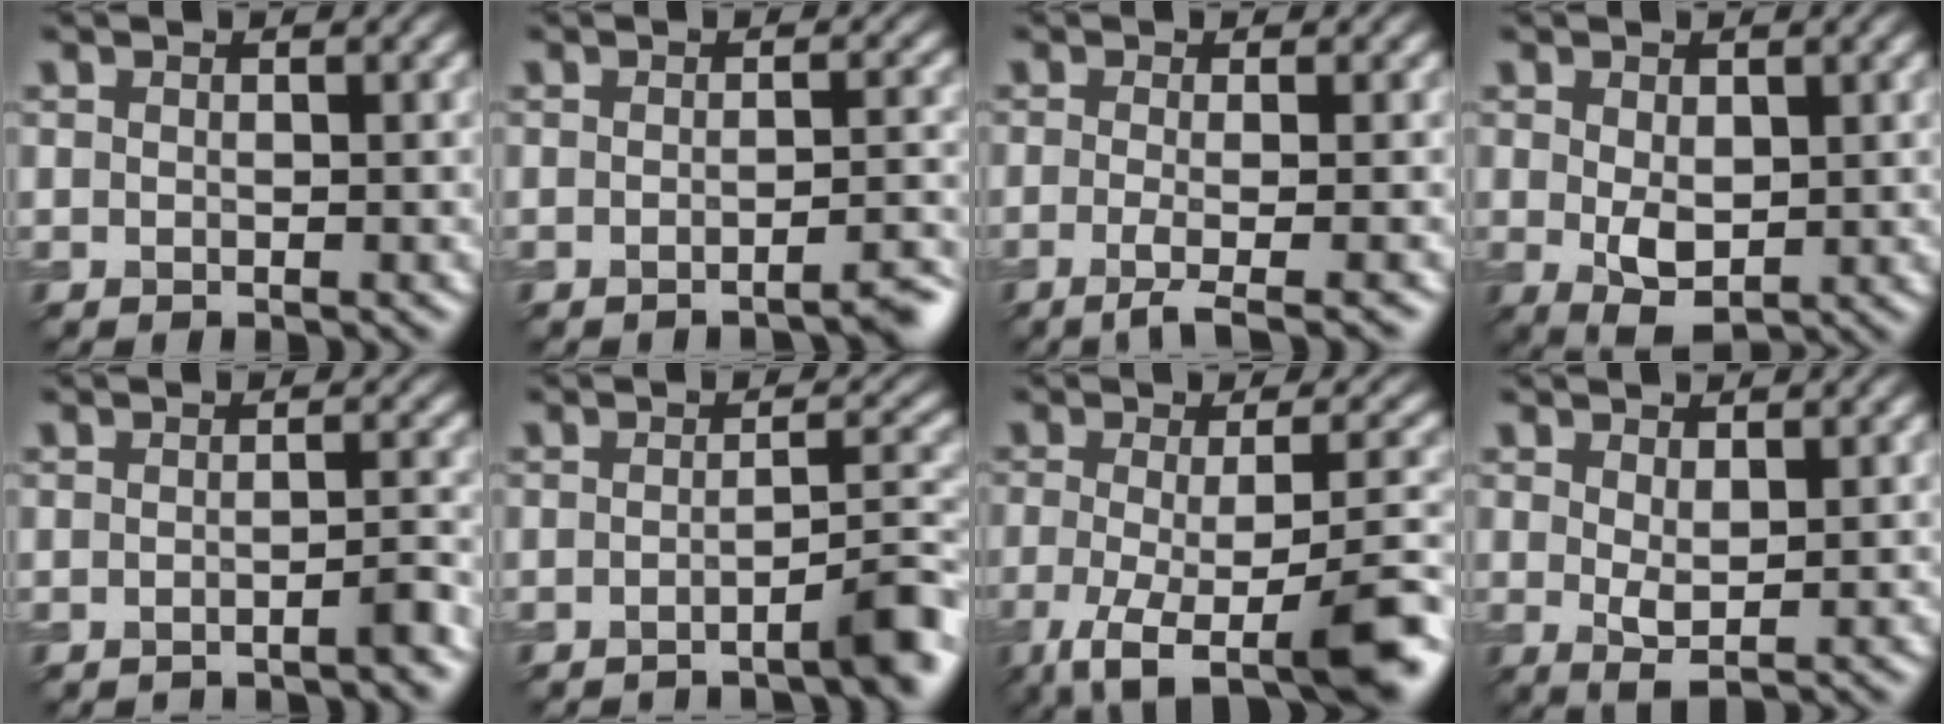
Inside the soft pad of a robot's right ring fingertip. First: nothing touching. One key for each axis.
{"total": 2.5, "fx": -1.7, "fy": 0.4, "fz": 1.8, "tx": -0.013, "ty": 0.007, "tz": -0.032}
{"total": 3.3, "fx": -1.3, "fy": 0.9, "fz": 2.9, "tx": -0.035, "ty": -0.004, "tz": -0.034}
{"total": 3.3, "fx": 0.2, "fy": 1.9, "fz": 2.7, "tx": -0.052, "ty": -0.003, "tz": 0.010}
{"total": 2.2, "fx": -1.8, "fy": 0.2, "fz": 1.3, "tx": -0.007, "ty": 0.002, "tz": -0.033}
{"total": 4.3, "fx": -2.7, "fy": 0.6, "fz": 3.3, "tx": -0.033, "ty": 0.011, "tz": -0.049}
{"total": 11.5, "fx": -5.7, "fy": 3.2, "fz": 9.5, "tx": -0.140, "ty": -0.017, "tz": -0.090}
{"total": 1.8, "fx": 0.7, "fy": 0.5, "fz": 1.6, "tx": -0.032, "ty": -0.008, "tz": 0.016}